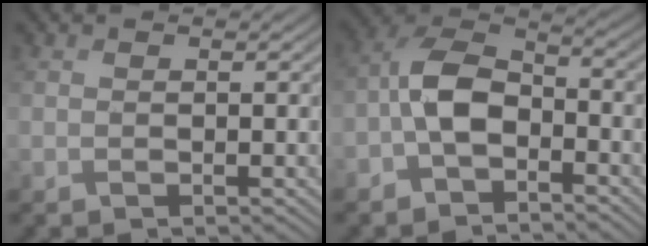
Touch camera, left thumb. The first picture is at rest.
{"total": 6.4, "force": [-2.7, 3.5, 4.6], "torque": [-0.091, 0.016, -0.069]}